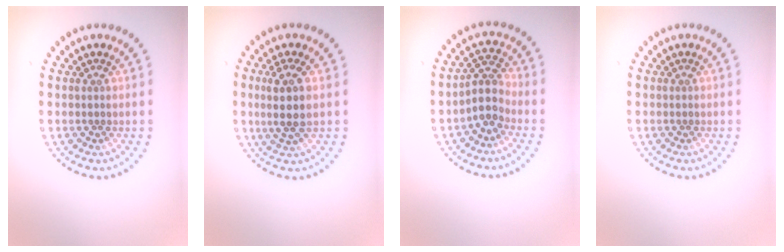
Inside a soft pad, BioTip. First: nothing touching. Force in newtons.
{"total": 3.3, "press": 2.9, "slide": 1.5}
{"total": 2.8, "press": 2.3, "slide": 1.6}
{"total": 0.0}